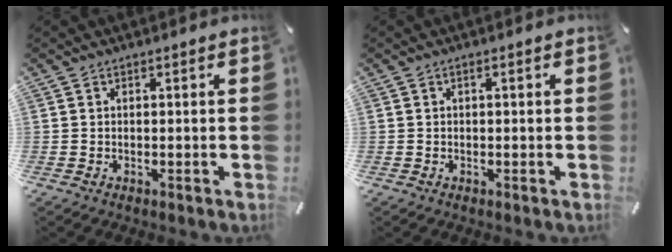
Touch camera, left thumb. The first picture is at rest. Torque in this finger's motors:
{"motor_torque": [0.46, -0.39, 0.19, 0.30, 0.02]}